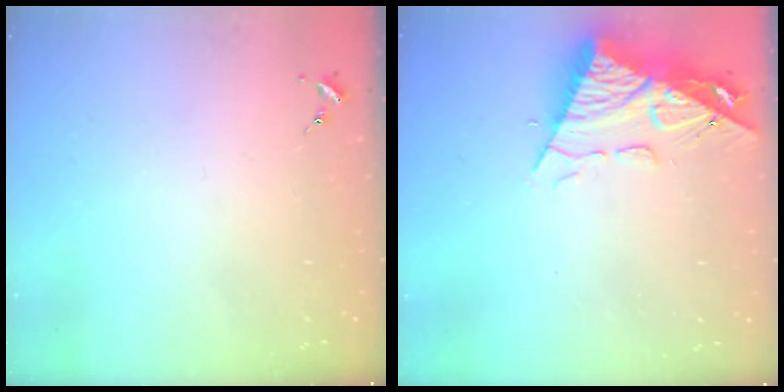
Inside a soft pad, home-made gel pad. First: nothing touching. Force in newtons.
{"total": 12.3, "press": 12.2, "slide": 1.3}